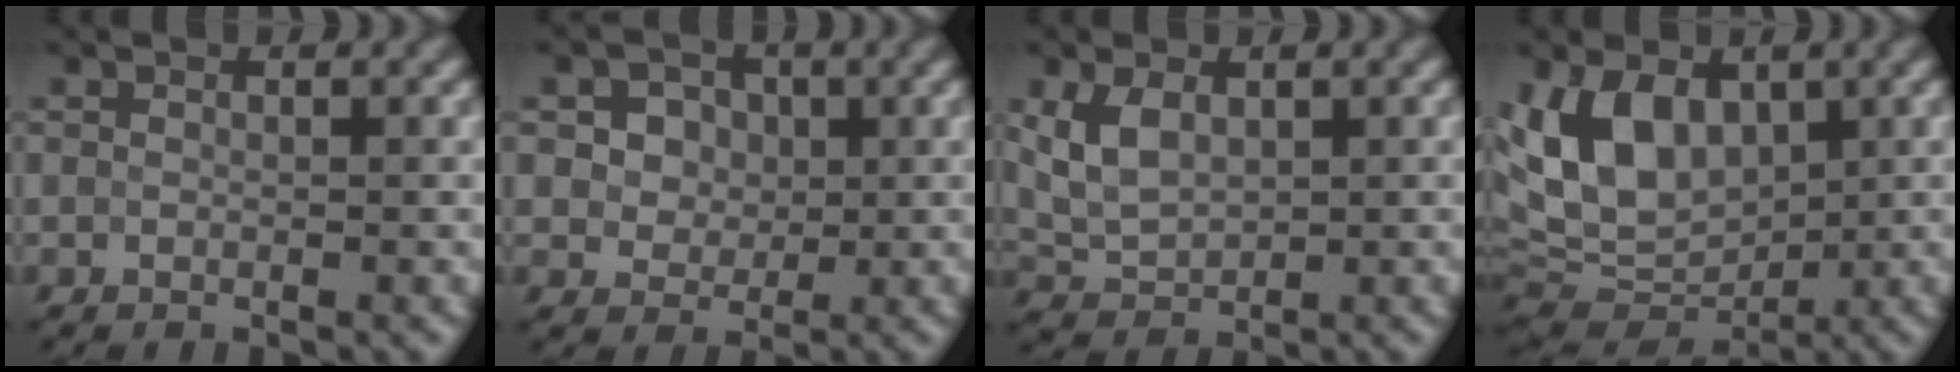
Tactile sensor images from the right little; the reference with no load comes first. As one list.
[{"total": 5.1, "force": [2.0, 4.1, 2.4], "torque": [-0.043, 0.014, 0.026]}, {"total": 3.5, "force": [1.1, 2.2, 2.5], "torque": [-0.060, 0.005, 0.025]}, {"total": 8.8, "force": [2.2, 5.8, 6.2], "torque": [-0.124, 0.006, 0.029]}]